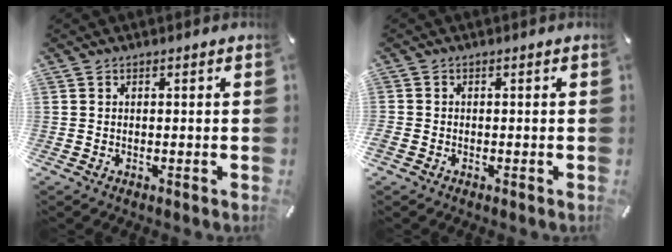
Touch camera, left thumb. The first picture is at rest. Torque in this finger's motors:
{"motor_torque": [0.03, 0.19, 0.42, 0.44, 0.05]}